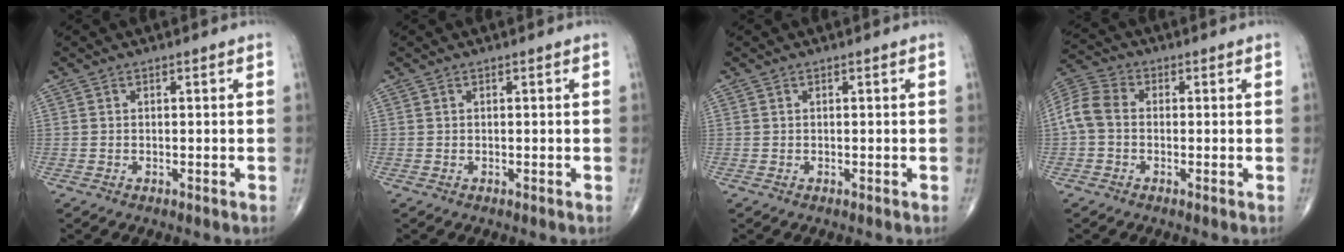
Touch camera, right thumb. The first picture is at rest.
{"total": 0.0}
{"total": 0.0}
{"total": 7.1, "force": [-0.4, 5.1, 4.8], "torque": [-0.099, 0.020, -0.021]}